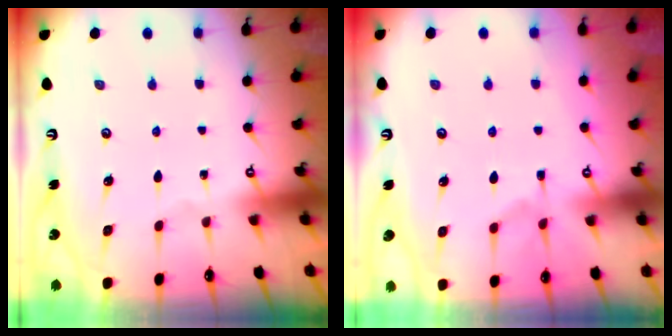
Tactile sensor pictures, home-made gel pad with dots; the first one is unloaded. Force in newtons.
{"total": 2.2, "press": 1.8, "slide": 1.3}